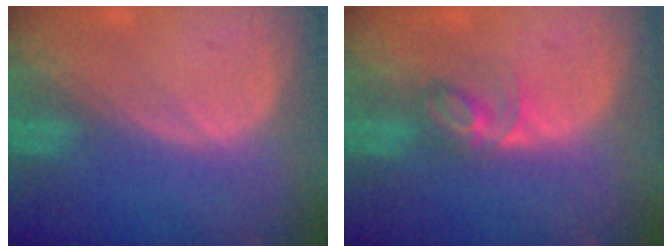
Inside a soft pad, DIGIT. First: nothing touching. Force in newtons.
{"total": 3.9, "press": 3.8, "slide": 0.5}